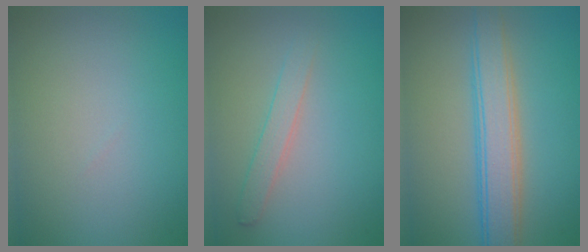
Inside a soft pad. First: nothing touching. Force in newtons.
{"total": 1.7, "press": 1.7, "slide": 0.1}
{"total": 4.9, "press": 4.9, "slide": 0.3}